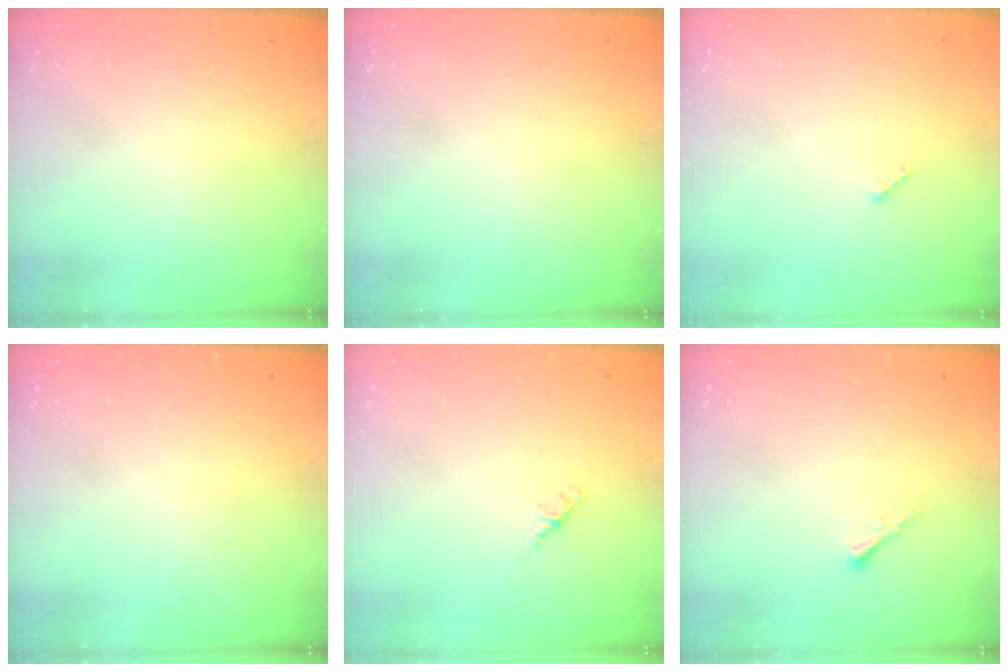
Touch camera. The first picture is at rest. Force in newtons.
{"total": 0.0}
{"total": 2.9, "press": 2.9, "slide": 0.4}
{"total": 0.0}
{"total": 1.8, "press": 1.7, "slide": 0.6}
{"total": 1.5, "press": 1.5, "slide": 0.4}